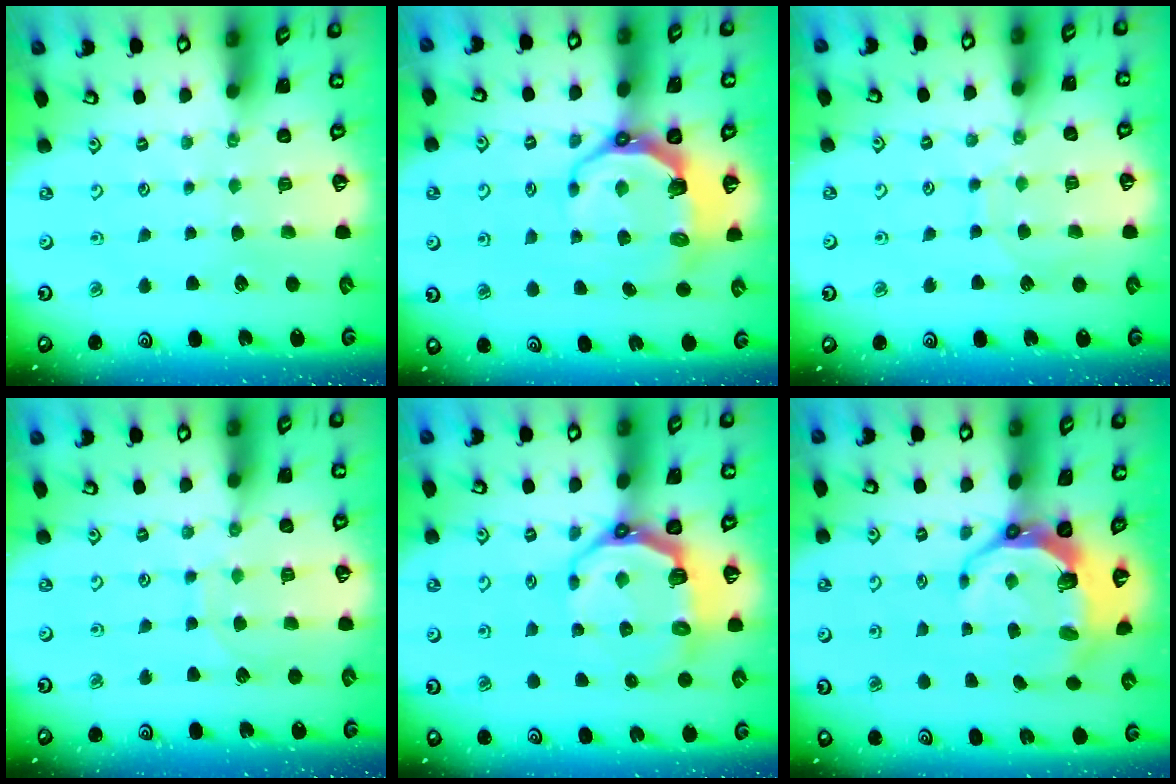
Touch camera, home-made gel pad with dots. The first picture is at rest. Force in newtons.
{"total": 9.1, "press": 7.8, "slide": 4.7}
{"total": 7.2, "press": 7.1, "slide": 0.6}
{"total": 6.7, "press": 6.7, "slide": 0.4}
{"total": 9.2, "press": 7.8, "slide": 5.0}
{"total": 10.7, "press": 9.4, "slide": 5.1}